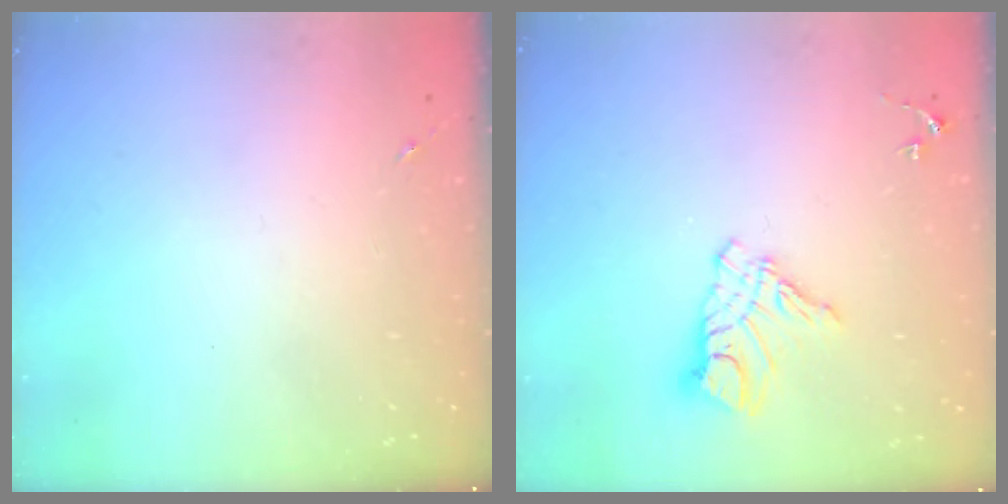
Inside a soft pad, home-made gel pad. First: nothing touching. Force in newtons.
{"total": 11.3, "press": 11.2, "slide": 0.9}